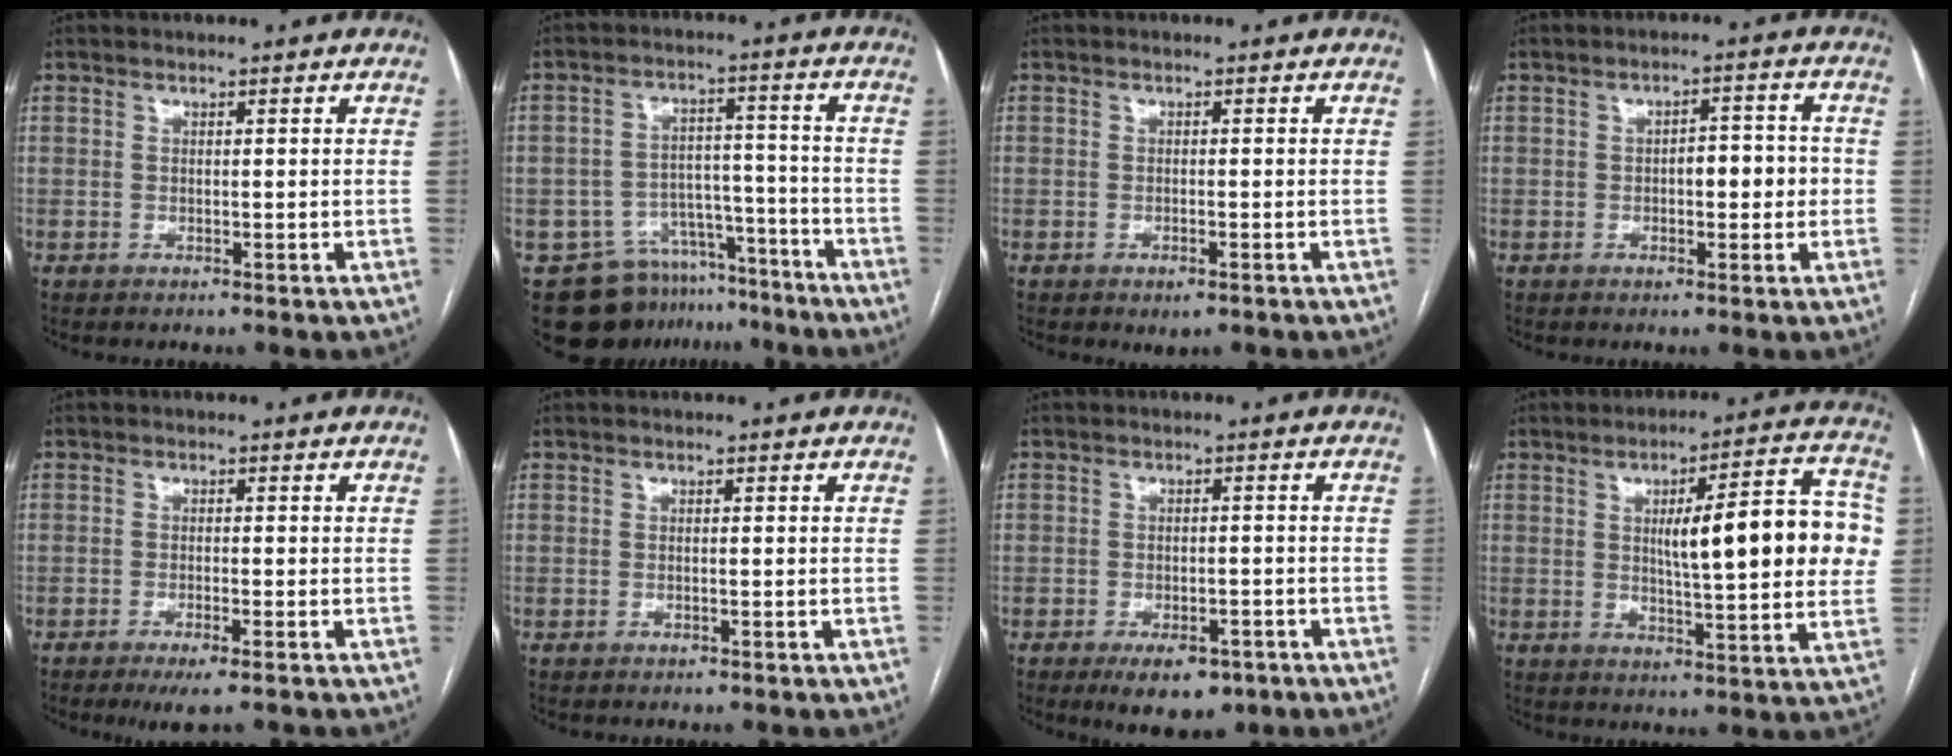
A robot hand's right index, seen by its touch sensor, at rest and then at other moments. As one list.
[{"total": 13.3, "force": [-10.7, 7.6, 2.1], "torque": [-0.027, 0.046, -0.153]}, {"total": 1.9, "force": [-1.0, 0.7, 1.4], "torque": [-0.022, -0.003, -0.009]}, {"total": 5.0, "force": [-0.5, 2.1, 4.5], "torque": [-0.060, 0.018, -0.006]}, {"total": 4.0, "force": [-2.6, 0.3, 3.0], "torque": [-0.048, -0.011, -0.042]}, {"total": 0.0}, {"total": 7.0, "force": [-4.5, 3.5, 4.0], "torque": [-0.054, 0.000, -0.061]}, {"total": 16.3, "force": [2.0, 3.1, 15.9], "torque": [-0.209, 0.029, 0.029]}]